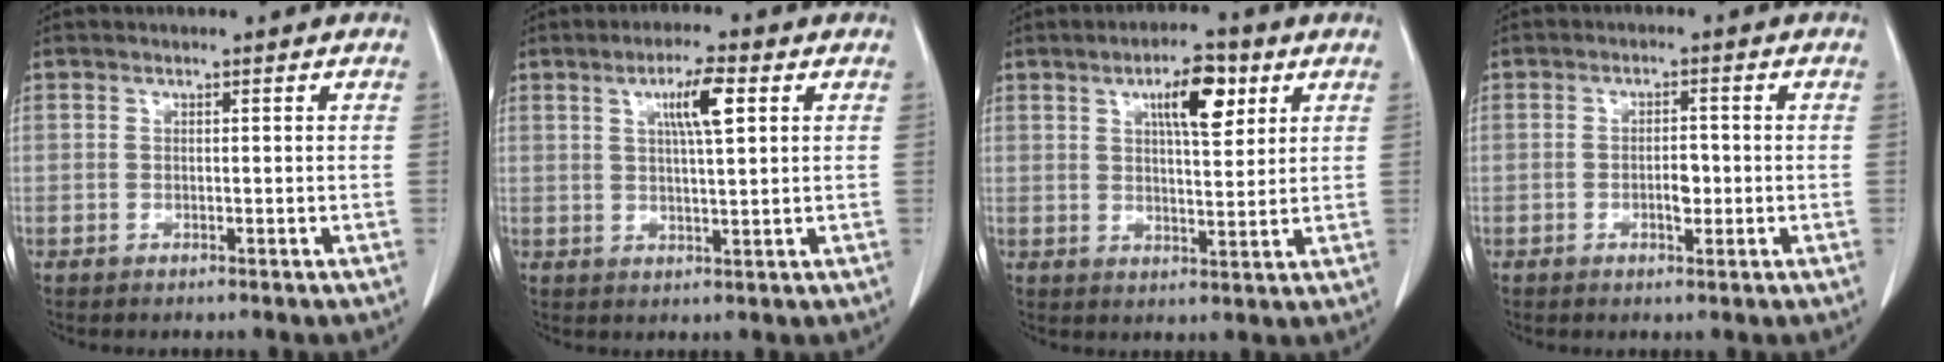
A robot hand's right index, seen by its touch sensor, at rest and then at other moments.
{"total": 6.0, "force": [2.2, 0.6, 5.5], "torque": [-0.097, 0.004, 0.038]}
{"total": 7.6, "force": [3.5, 2.1, 6.5], "torque": [-0.106, 0.008, 0.055]}
{"total": 2.8, "force": [-0.7, 1.2, 2.5], "torque": [-0.040, 0.003, -0.007]}